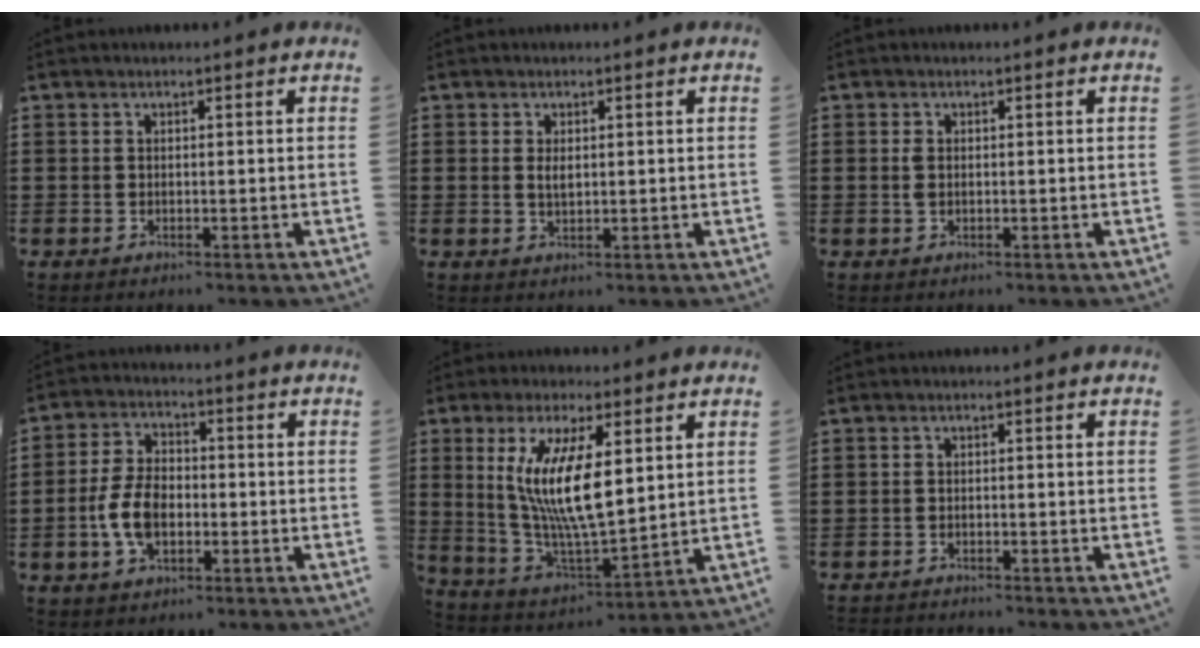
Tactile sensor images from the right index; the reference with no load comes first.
{"total": 1.8, "force": [0.5, 0.8, 1.5], "torque": [-0.033, 0.004, 0.007]}
{"total": 1.5, "force": [0.1, 0.8, 1.2], "torque": [-0.034, 0.002, -0.001]}
{"total": 7.4, "force": [-1.6, 4.6, 5.6], "torque": [-0.133, 0.005, -0.034]}
{"total": 11.7, "force": [2.6, 3.6, 10.8], "torque": [-0.228, -0.007, 0.045]}
{"total": 1.2, "force": [-1.1, 0.1, -0.2], "torque": [0.001, 0.003, -0.025]}